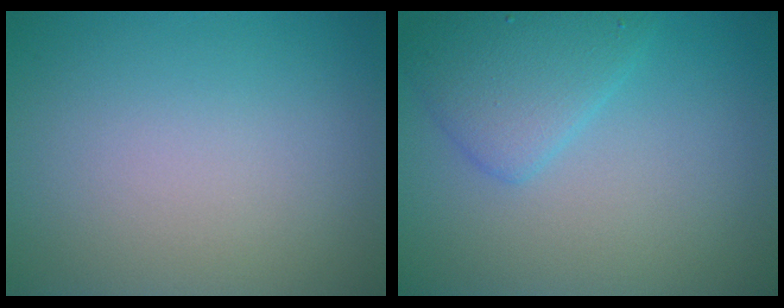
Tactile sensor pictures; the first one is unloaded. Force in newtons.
{"total": 3.3, "press": 3.3, "slide": 0.2}